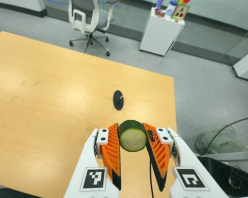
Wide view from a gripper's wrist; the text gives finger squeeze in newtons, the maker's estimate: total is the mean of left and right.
{"total": 13.0, "left": 14.1, "right": 11.9}